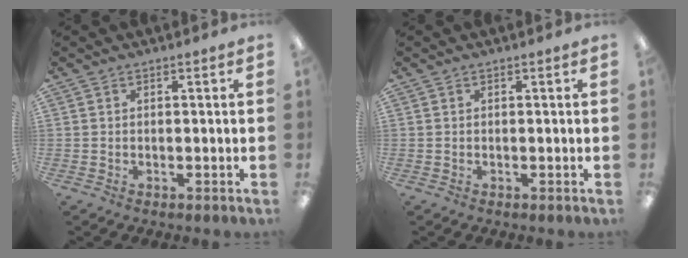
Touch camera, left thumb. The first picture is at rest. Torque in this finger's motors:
{"motor_torque": [-0.07, 0.04, 0.04, 0.03, 0.00]}